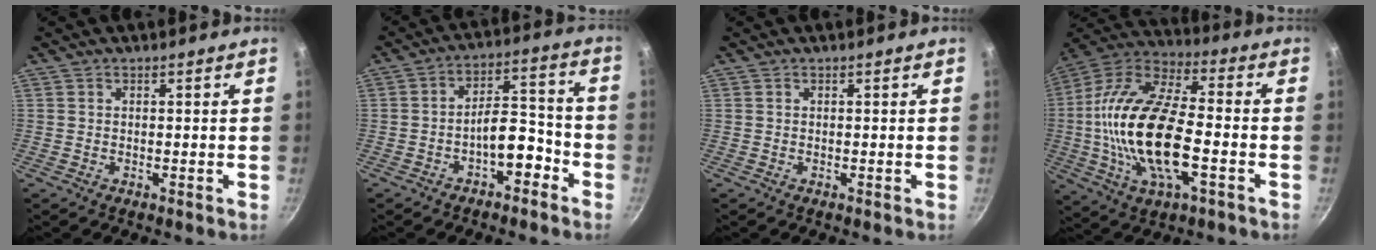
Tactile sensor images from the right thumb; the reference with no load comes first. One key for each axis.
{"total": 8.6, "fx": -4.3, "fy": 4.3, "fz": 6.1, "tx": -0.063, "ty": 0.067, "tz": -0.058}
{"total": 0.0}
{"total": 23.3, "fx": -3.8, "fy": 10.5, "fz": 20.4, "tx": -0.397, "ty": 0.028, "tz": -0.082}